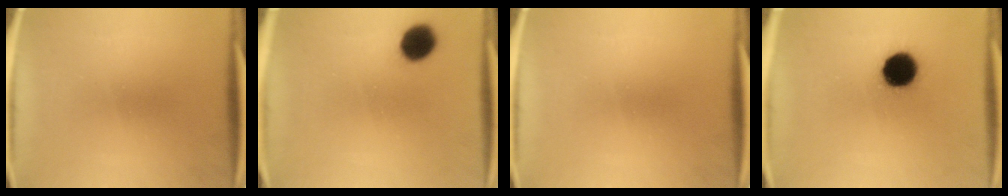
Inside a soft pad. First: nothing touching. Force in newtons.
{"total": 7.3}
{"total": 0.0}
{"total": 11.8}